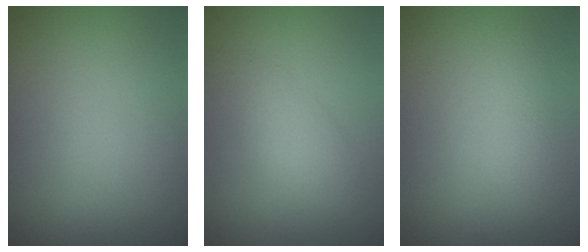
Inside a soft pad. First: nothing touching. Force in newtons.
{"total": 2.5, "press": 2.5, "slide": 0.0}
{"total": 1.5, "press": 1.5, "slide": 0.1}